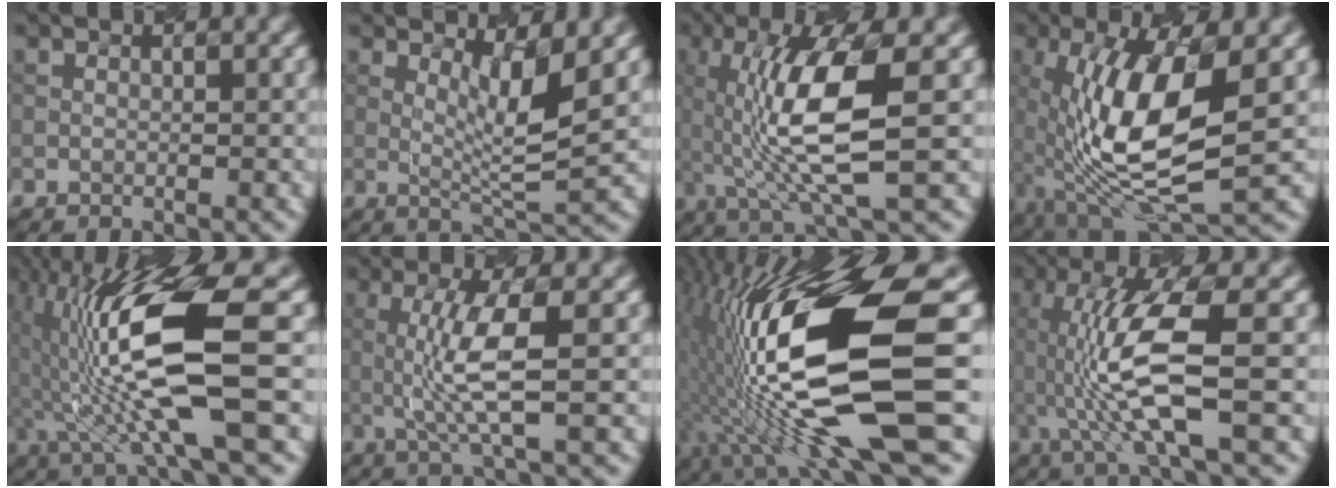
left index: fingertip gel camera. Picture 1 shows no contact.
{"total": 4.4, "force": [1.2, 0.5, 4.2], "torque": [-0.079, -0.010, 0.036]}
{"total": 8.5, "force": [-0.5, 1.9, 8.2], "torque": [-0.158, 0.003, 0.007]}
{"total": 11.2, "force": [-0.9, 4.0, 10.4], "torque": [-0.208, -0.003, -0.006]}
{"total": 11.5, "force": [-0.4, 2.1, 11.3], "torque": [-0.208, 0.007, 0.007]}
{"total": 4.8, "force": [-0.1, 0.5, 4.7], "torque": [-0.105, 0.002, 0.013]}
{"total": 16.1, "force": [-2.7, 3.6, 15.5], "torque": [-0.303, 0.008, -0.029]}
{"total": 8.6, "force": [-1.2, 1.8, 8.3], "torque": [-0.178, 0.005, -0.006]}